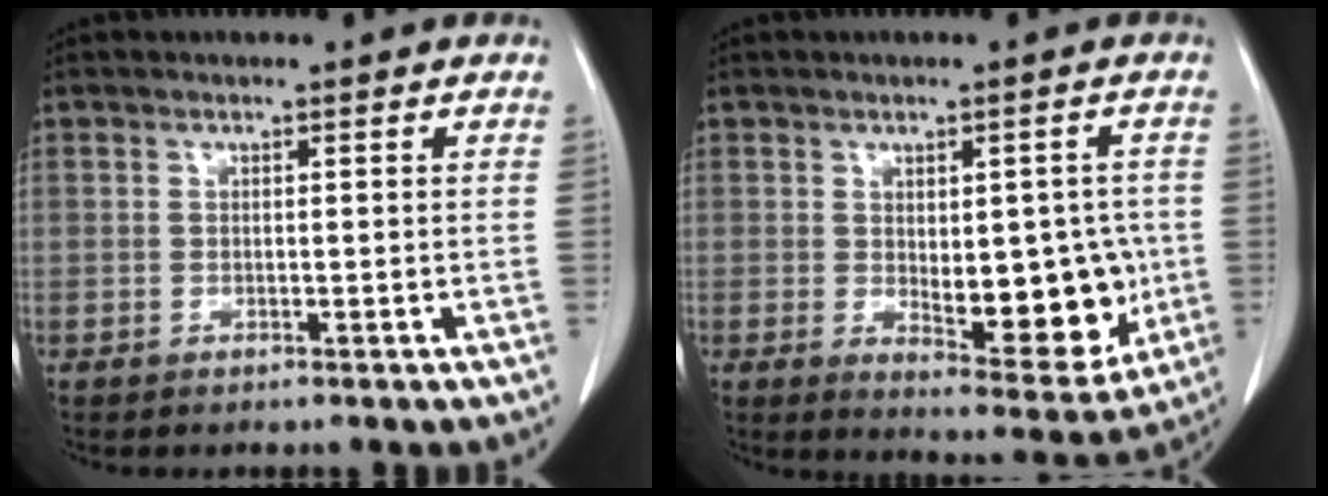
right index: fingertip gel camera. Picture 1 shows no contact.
{"total": 12.1, "force": [-1.2, 5.0, 11.0], "torque": [-0.134, -0.006, 0.003]}